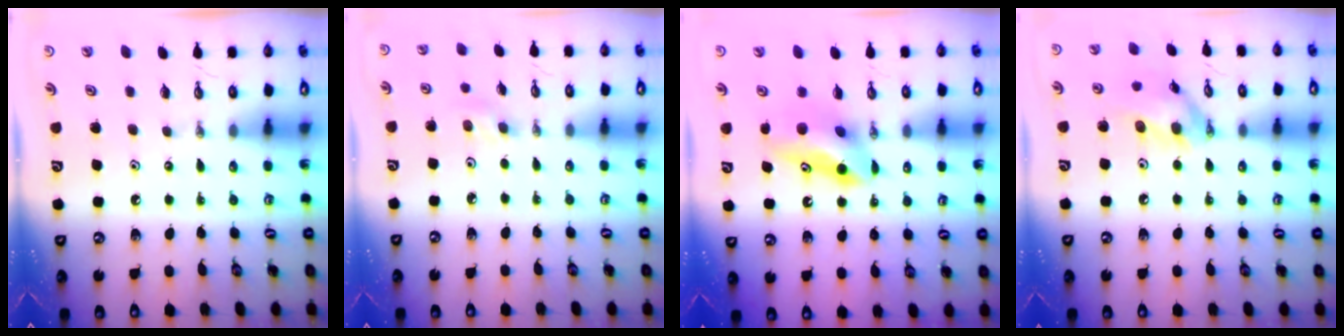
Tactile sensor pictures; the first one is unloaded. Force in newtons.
{"total": 2.6, "press": 2.5, "slide": 0.8}
{"total": 8.1, "press": 7.8, "slide": 2.3}
{"total": 13.1, "press": 13.0, "slide": 1.7}